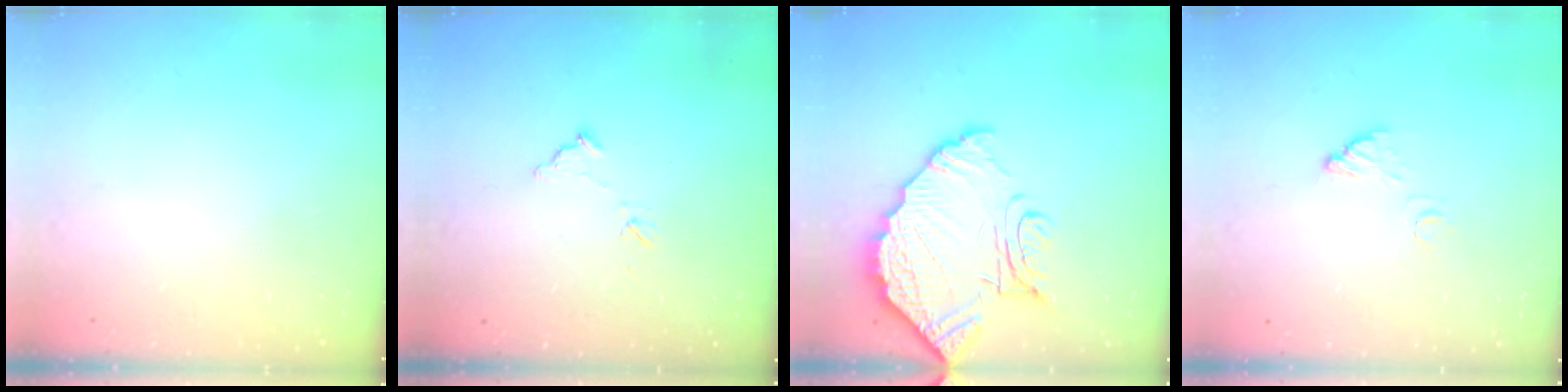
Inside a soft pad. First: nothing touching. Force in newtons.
{"total": 7.0, "press": 7.0, "slide": 0.3}
{"total": 14.6, "press": 14.6, "slide": 1.2}
{"total": 3.7, "press": 3.7, "slide": 0.3}